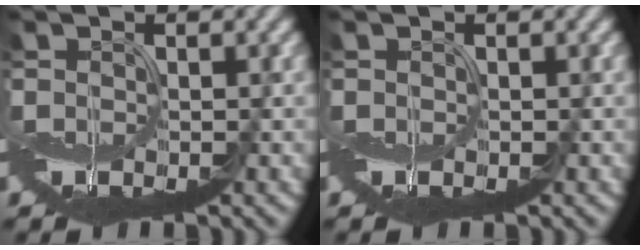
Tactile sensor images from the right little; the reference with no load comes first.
{"total": 0.0}